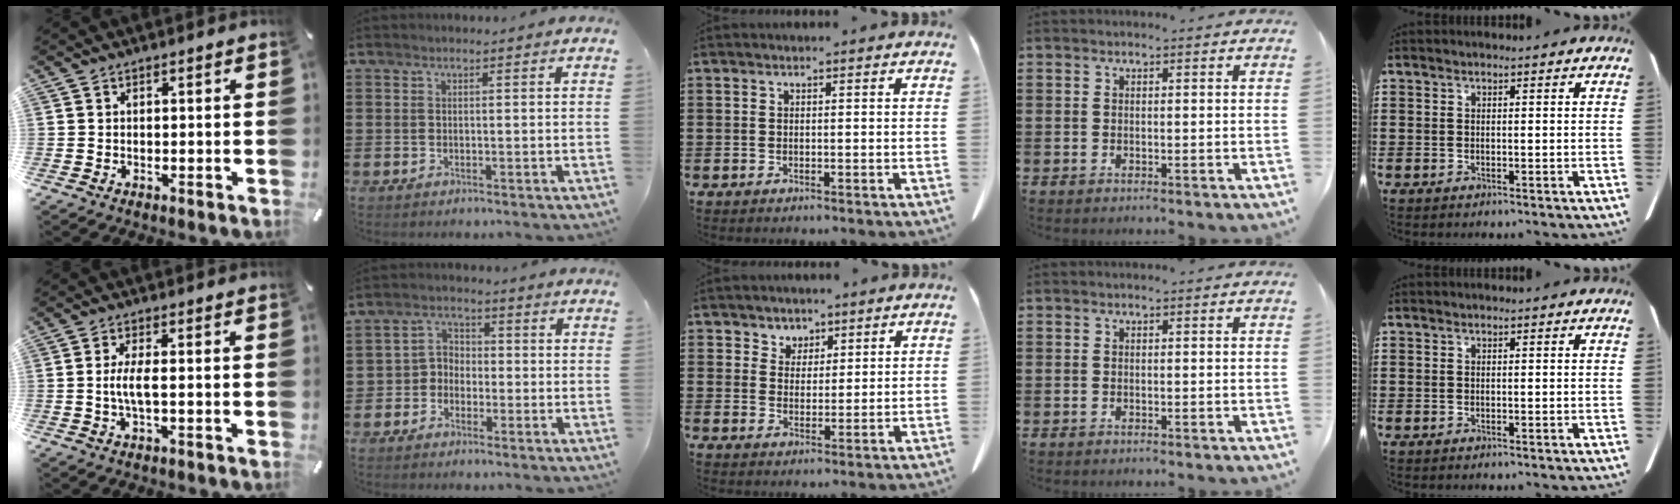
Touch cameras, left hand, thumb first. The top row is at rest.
{"thumb": {"total": 4.7, "force": [-0.4, 1.3, 4.5], "torque": [-0.096, -0.003, -0.014]}, "index": {"total": 3.5, "force": [-2.2, 2.6, 0.6], "torque": [-0.024, 0.010, -0.051]}, "middle": {"total": 3.6, "force": [2.7, 2.4, -0.1], "torque": [-0.015, 0.003, 0.051]}}